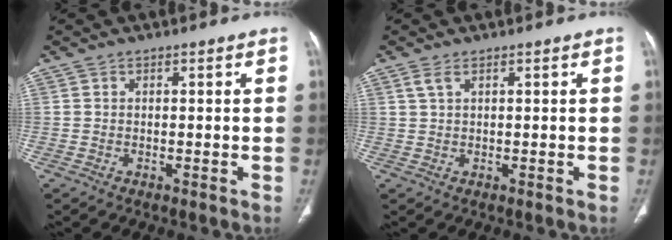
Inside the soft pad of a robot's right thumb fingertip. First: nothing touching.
{"total": 1.6, "force": [0.9, 0.6, 1.2], "torque": [-0.033, 0.008, 0.025]}